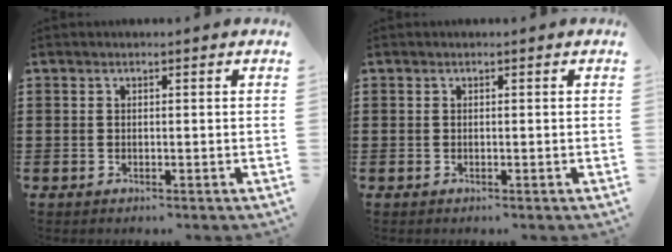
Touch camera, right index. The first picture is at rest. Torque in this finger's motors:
{"motor_torque": [0.17, 0.14, 0.00, 0.00]}